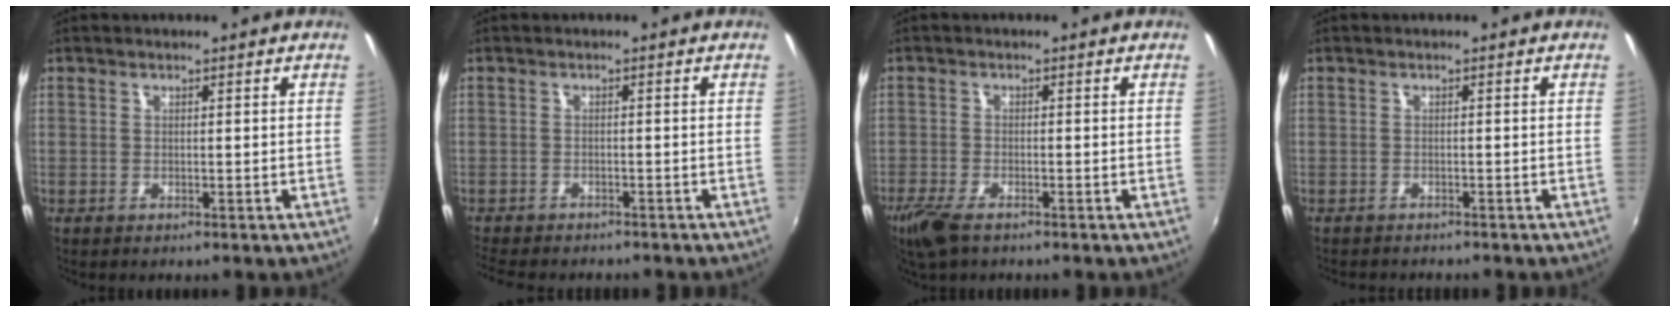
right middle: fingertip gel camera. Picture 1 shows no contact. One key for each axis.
{"total": 7.1, "fx": -6.4, "fy": 1.6, "fz": 2.6, "tx": -0.069, "ty": -0.020, "tz": -0.101}
{"total": 5.7, "fx": -4.1, "fy": 2.0, "fz": 3.5, "tx": -0.094, "ty": -0.020, "tz": -0.079}
{"total": 2.6, "fx": -2.5, "fy": 0.5, "fz": 0.7, "tx": -0.021, "ty": -0.013, "tz": -0.037}